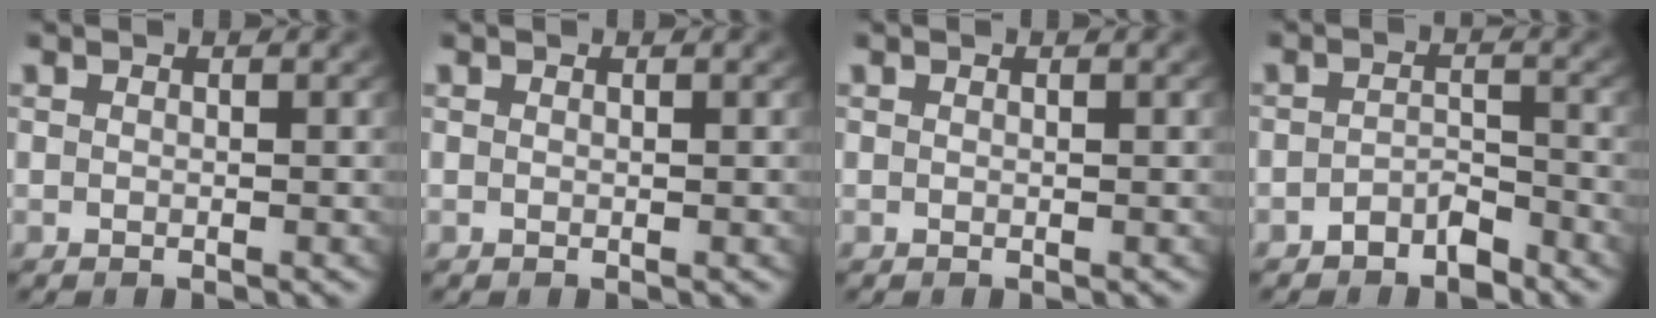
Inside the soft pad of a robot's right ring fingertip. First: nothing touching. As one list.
[{"total": 0.0}, {"total": 0.0}, {"total": 2.9, "force": [-2.5, 1.2, 1.0], "torque": [-0.008, -0.004, -0.042]}]